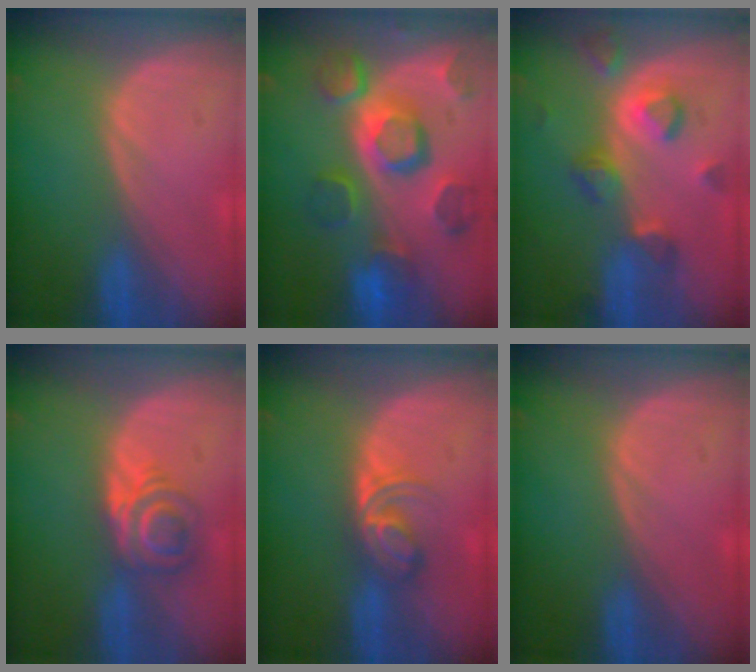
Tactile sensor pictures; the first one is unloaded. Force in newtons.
{"total": 12.1, "press": 10.4, "slide": 6.1}
{"total": 7.1, "press": 7.0, "slide": 1.2}
{"total": 6.3, "press": 5.4, "slide": 3.2}
{"total": 5.7, "press": 4.9, "slide": 2.9}
{"total": 0.0}